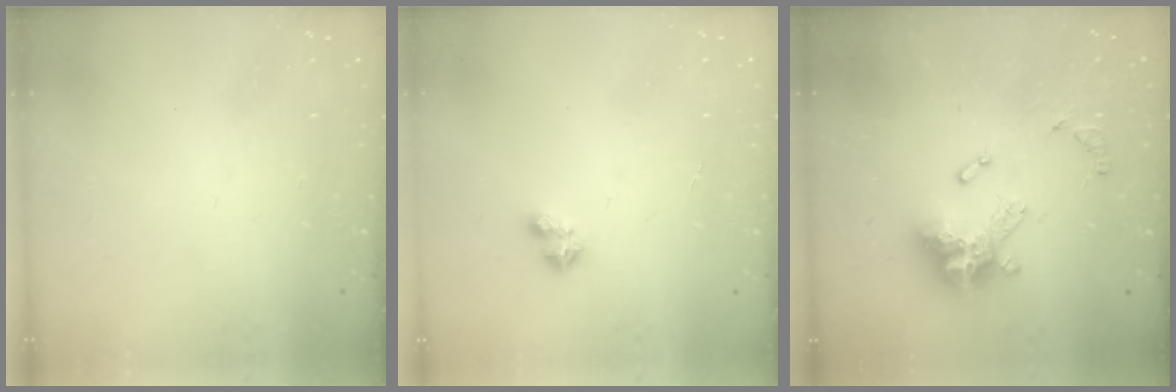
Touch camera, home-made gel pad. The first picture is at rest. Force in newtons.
{"total": 1.9, "press": 1.9, "slide": 0.4}
{"total": 14.7, "press": 14.6, "slide": 1.6}